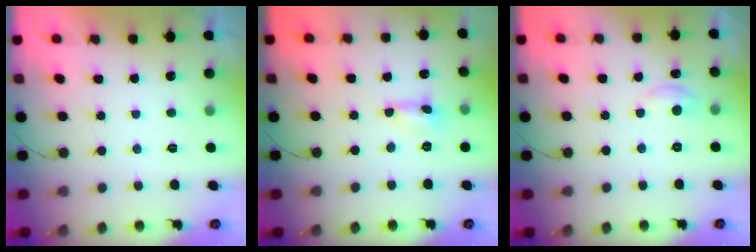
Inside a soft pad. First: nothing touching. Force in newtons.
{"total": 0.6, "press": 0.6, "slide": 0.0}
{"total": 3.8, "press": 3.8, "slide": 0.4}